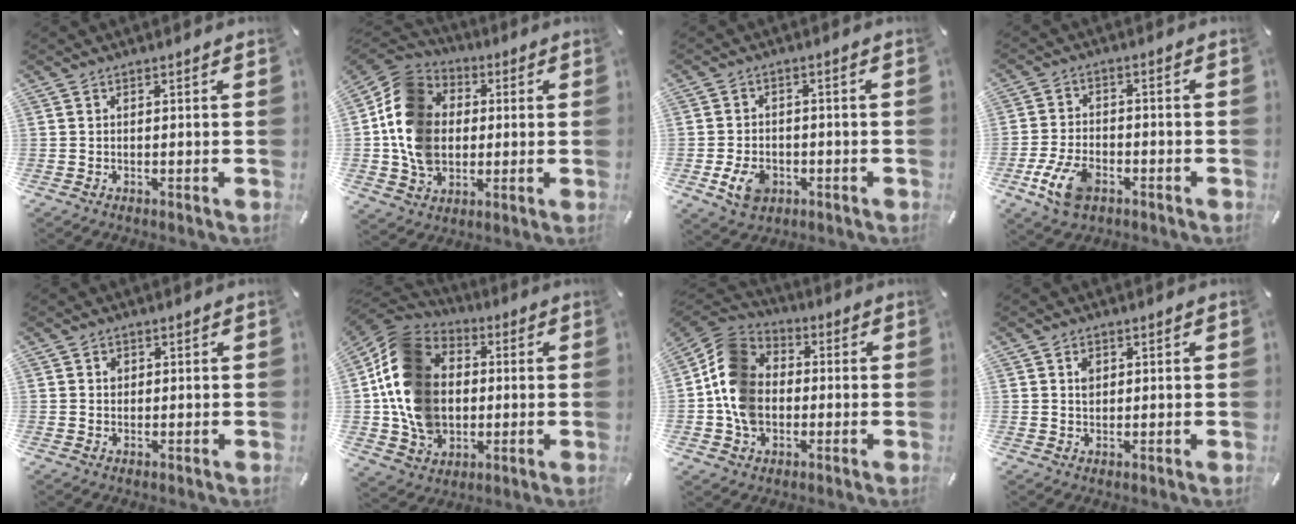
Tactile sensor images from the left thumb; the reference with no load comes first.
{"total": 15.0, "force": [-0.2, 13.0, 7.5], "torque": [-0.176, 0.023, -0.004]}
{"total": 6.5, "force": [-2.2, 4.8, 3.7], "torque": [-0.078, 0.003, -0.042]}
{"total": 9.1, "force": [-4.4, 5.3, 5.9], "torque": [-0.133, 0.011, -0.080]}
{"total": 1.6, "force": [0.4, 1.4, 0.4], "torque": [0.006, -0.002, 0.003]}
{"total": 18.5, "force": [-0.1, 15.5, 10.1], "torque": [-0.220, 0.009, 0.000]}
{"total": 13.1, "force": [-1.9, 11.2, 6.5], "torque": [-0.146, 0.035, -0.033]}
{"total": 2.3, "force": [0.7, 1.9, 1.0], "torque": [-0.008, -0.003, 0.010]}